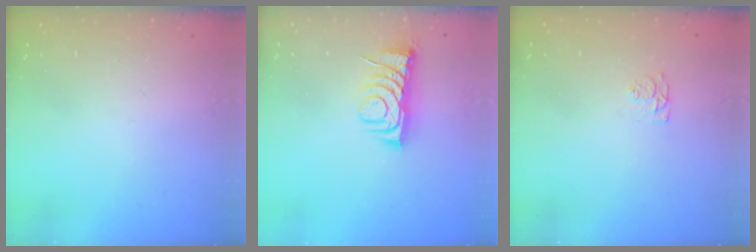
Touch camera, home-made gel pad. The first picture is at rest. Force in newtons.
{"total": 7.0, "press": 7.0, "slide": 0.9}
{"total": 4.9, "press": 4.9, "slide": 0.6}